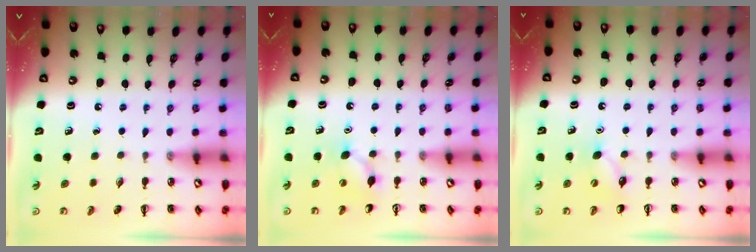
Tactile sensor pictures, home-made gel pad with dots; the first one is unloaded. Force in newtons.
{"total": 5.5, "press": 5.3, "slide": 1.6}
{"total": 6.1, "press": 5.8, "slide": 1.8}